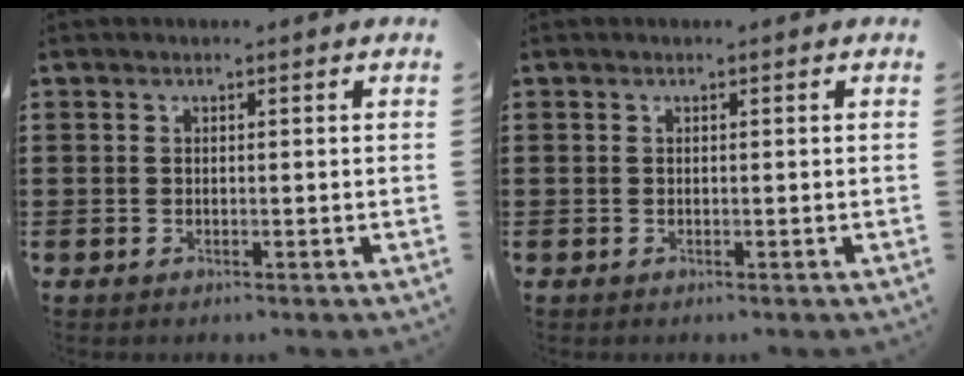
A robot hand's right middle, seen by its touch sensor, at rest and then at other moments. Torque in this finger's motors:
{"motor_torque": [0.01, -0.01, 0.00, 0.00]}